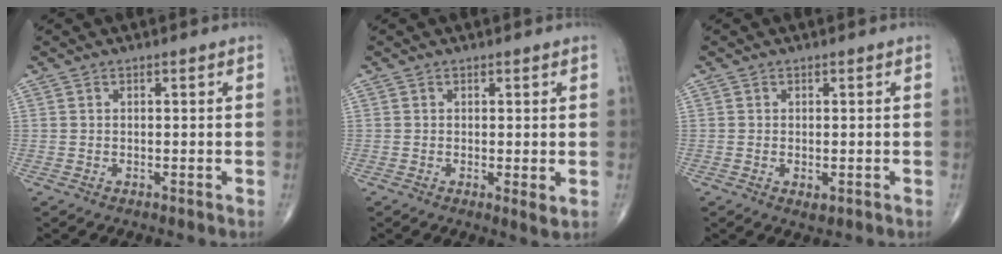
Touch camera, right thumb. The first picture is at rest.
{"total": 2.0, "force": [0.0, 0.5, 2.0], "torque": [-0.033, -0.009, -0.003]}
{"total": 1.6, "force": [-0.4, 0.9, 1.3], "torque": [-0.022, -0.005, -0.003]}